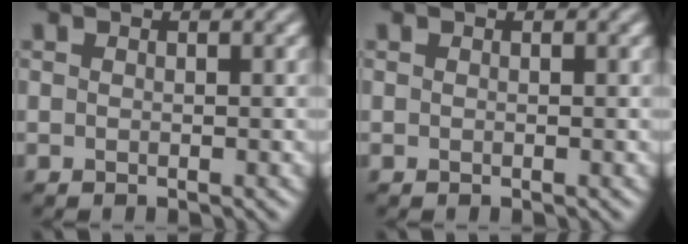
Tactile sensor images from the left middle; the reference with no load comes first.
{"total": 0.0}